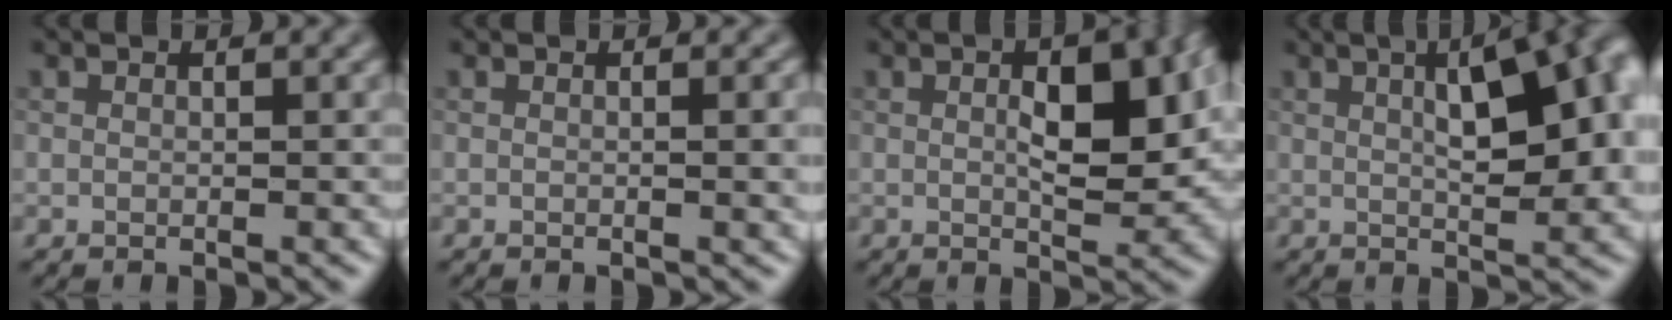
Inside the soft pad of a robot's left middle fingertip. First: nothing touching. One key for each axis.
{"total": 2.1, "fx": 0.1, "fy": 0.6, "fz": 2.0, "tx": -0.020, "ty": 0.001, "tz": -0.002}
{"total": 7.5, "fx": 0.9, "fy": 3.3, "fz": 6.7, "tx": -0.097, "ty": 0.004, "tz": 0.019}
{"total": 9.3, "fx": 2.0, "fy": 3.0, "fz": 8.6, "tx": -0.116, "ty": 0.014, "tz": 0.029}